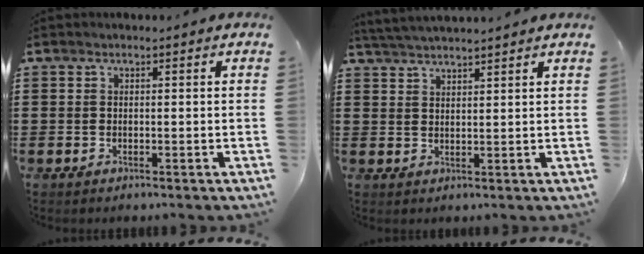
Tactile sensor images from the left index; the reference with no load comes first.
{"total": 2.9, "force": [2.9, -0.4, 0.3], "torque": [-0.014, -0.005, 0.054]}